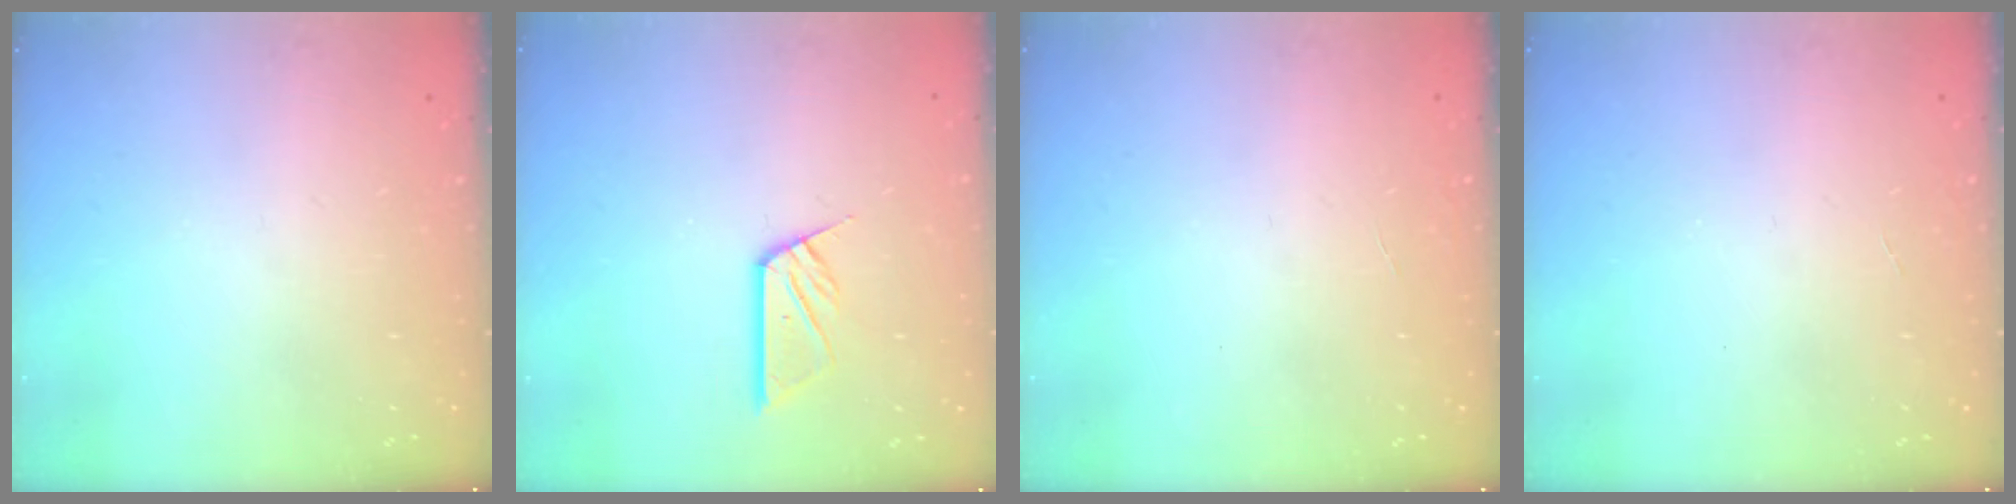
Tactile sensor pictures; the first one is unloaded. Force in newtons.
{"total": 10.2, "press": 10.1, "slide": 1.0}
{"total": 0.0}
{"total": 0.0}